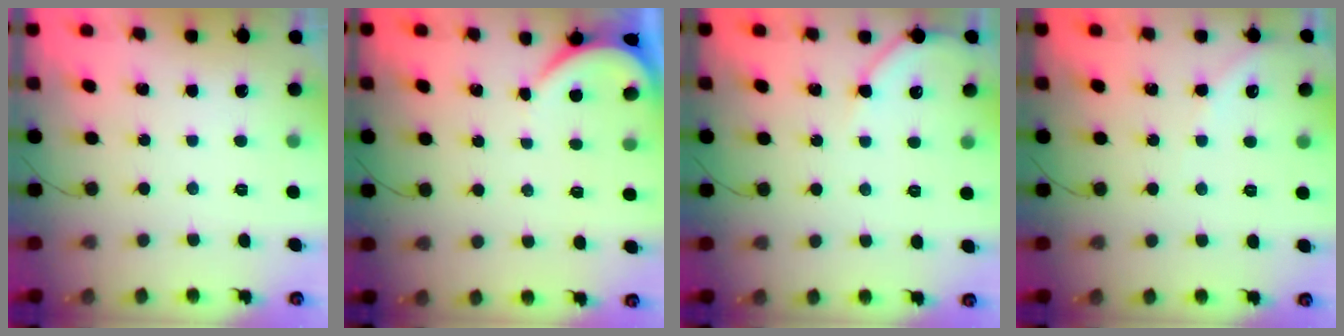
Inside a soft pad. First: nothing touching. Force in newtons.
{"total": 2.2, "press": 2.2, "slide": 0.2}
{"total": 5.2, "press": 5.1, "slide": 0.8}
{"total": 2.2, "press": 2.2, "slide": 0.4}